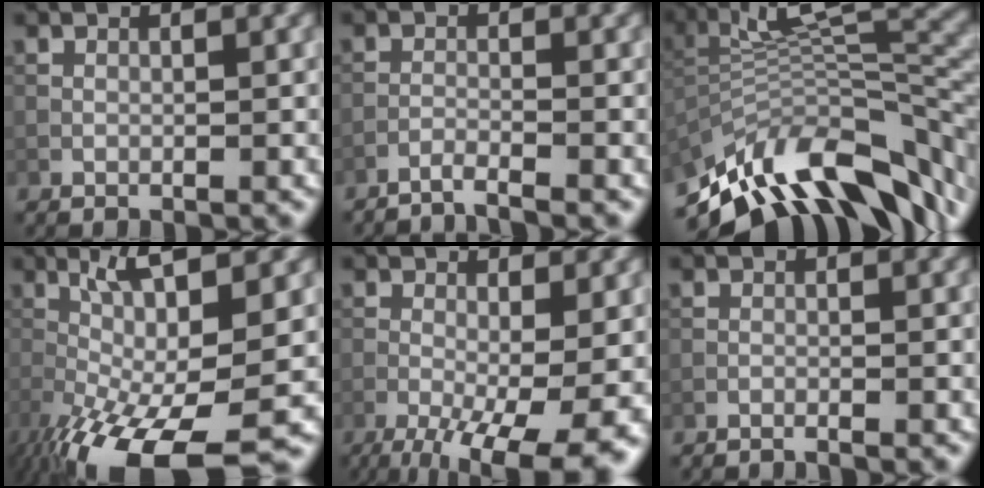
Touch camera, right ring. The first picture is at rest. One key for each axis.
{"total": 1.5, "fx": -1.3, "fy": 0.1, "fz": 0.7, "tx": -0.011, "ty": 0.003, "tz": -0.036}
{"total": 12.8, "fx": -5.7, "fy": 5.0, "fz": 10.3, "tx": -0.196, "ty": 0.023, "tz": -0.097}
{"total": 13.6, "fx": -4.1, "fy": 3.1, "fz": 12.6, "tx": -0.228, "ty": -0.008, "tz": -0.067}
{"total": 11.3, "fx": -4.6, "fy": 3.7, "fz": 9.6, "tx": -0.162, "ty": -0.022, "tz": -0.064}
{"total": 0.9, "fx": -0.8, "fy": 0.0, "fz": 0.3, "tx": -0.012, "ty": 0.001, "tz": -0.019}